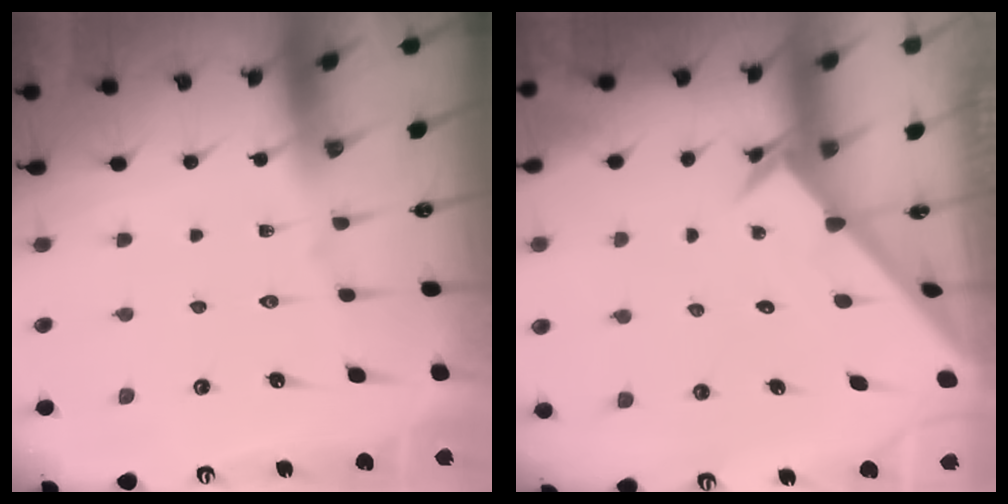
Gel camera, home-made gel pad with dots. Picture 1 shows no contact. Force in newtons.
{"total": 2.4, "press": 2.4, "slide": 0.2}